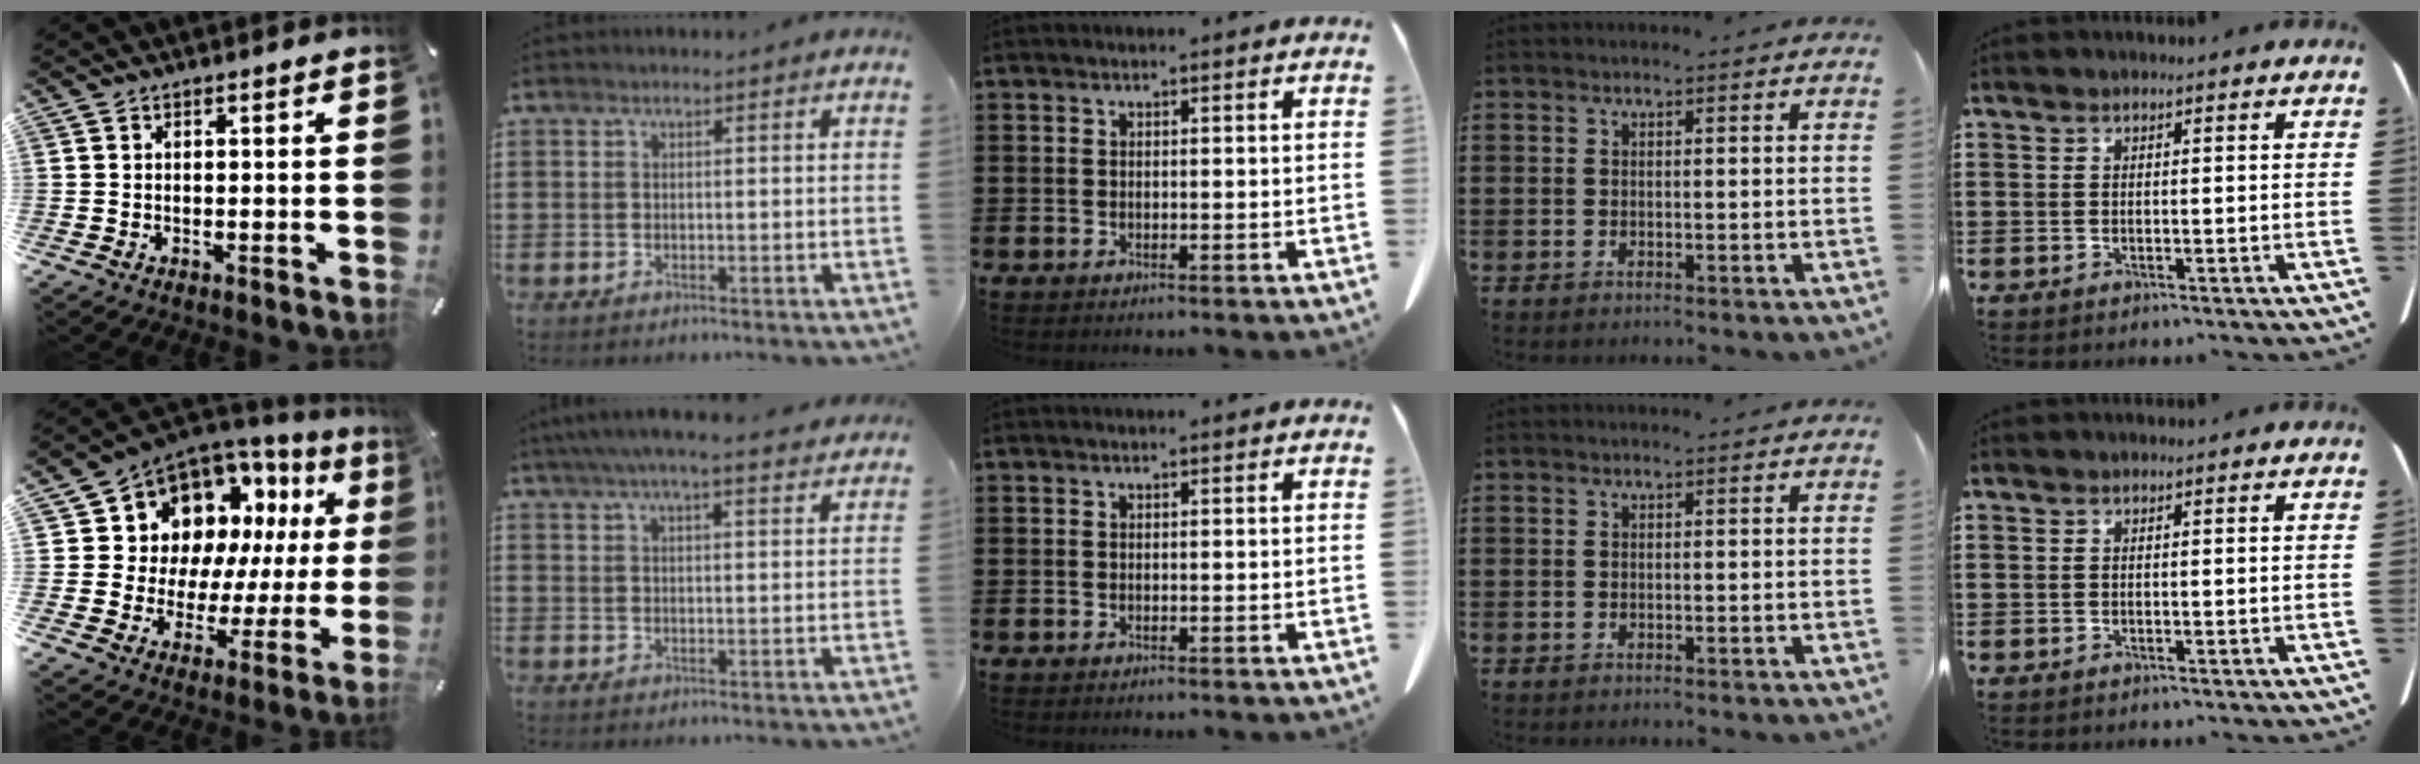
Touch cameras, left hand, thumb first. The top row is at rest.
{"thumb": {"total": 12.5, "force": [7.3, 9.2, 4.3], "torque": [-0.075, -0.087, 0.135]}, "index": {"total": 4.9, "force": [4.1, 0.2, 2.7], "torque": [-0.064, -0.007, 0.073]}}